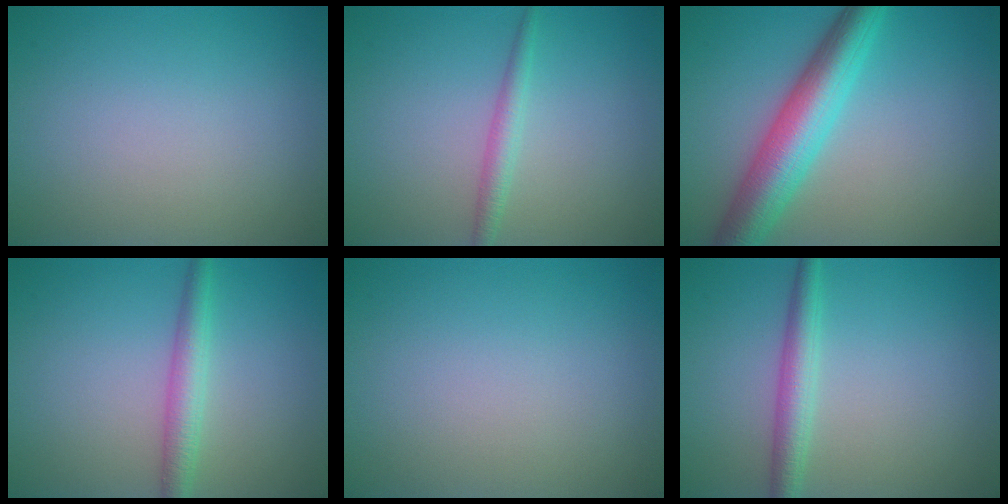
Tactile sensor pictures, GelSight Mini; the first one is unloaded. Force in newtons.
{"total": 1.7, "press": 1.7, "slide": 0.0}
{"total": 6.9, "press": 6.9, "slide": 0.1}
{"total": 2.8, "press": 2.8, "slide": 0.1}
{"total": 0.0}
{"total": 2.8, "press": 2.8, "slide": 0.0}